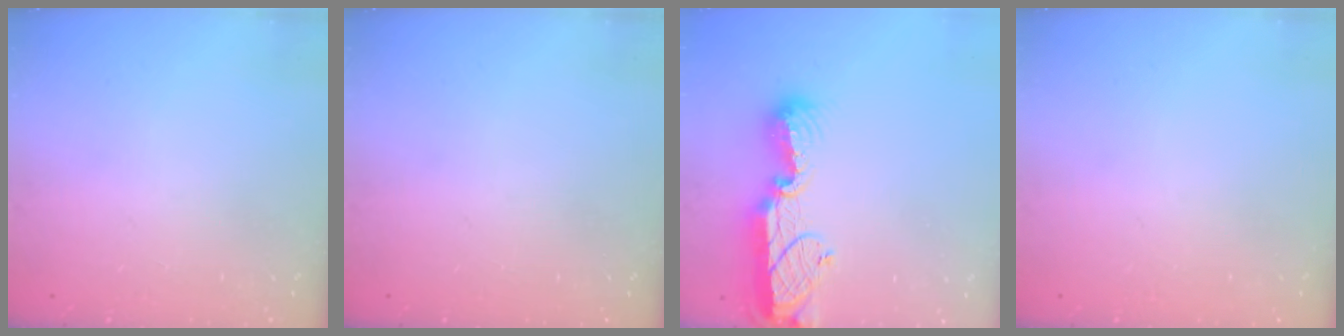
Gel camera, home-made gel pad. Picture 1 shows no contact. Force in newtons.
{"total": 0.0}
{"total": 12.4, "press": 12.4, "slide": 1.0}
{"total": 0.0}